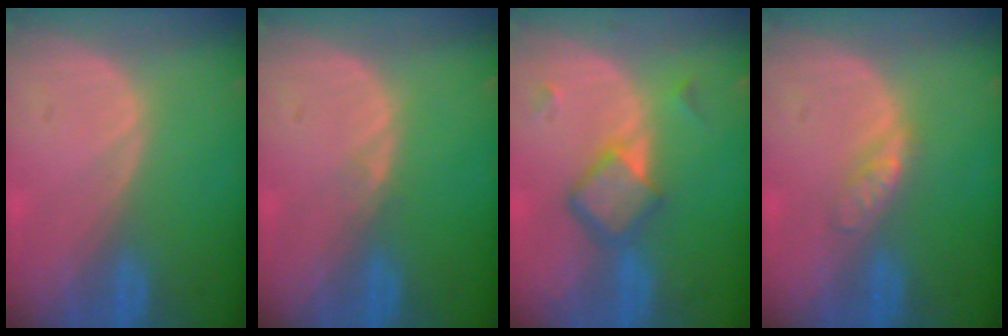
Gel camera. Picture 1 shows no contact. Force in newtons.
{"total": 0.7, "press": 0.7, "slide": 0.1}
{"total": 6.2, "press": 5.3, "slide": 3.2}
{"total": 2.7, "press": 2.7, "slide": 0.3}